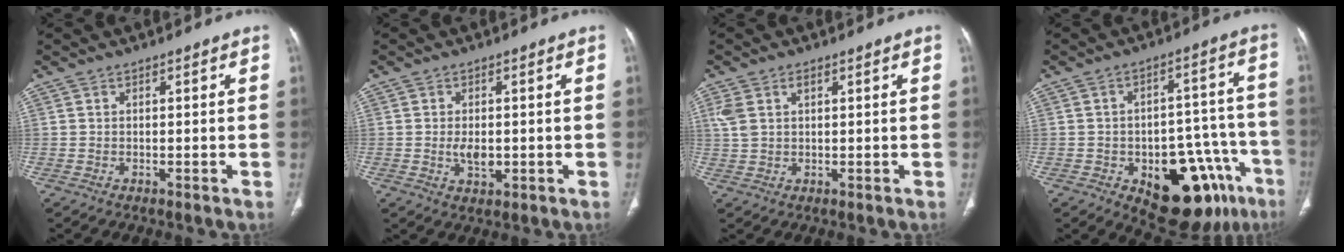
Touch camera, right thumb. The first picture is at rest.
{"total": 3.8, "force": [-0.4, 2.2, 3.0], "torque": [-0.050, -0.003, -0.003]}
{"total": 4.3, "force": [1.7, 2.4, 3.1], "torque": [-0.075, 0.009, 0.041]}
{"total": 20.0, "force": [-9.5, 10.3, 14.3], "torque": [-0.117, 0.061, -0.112]}